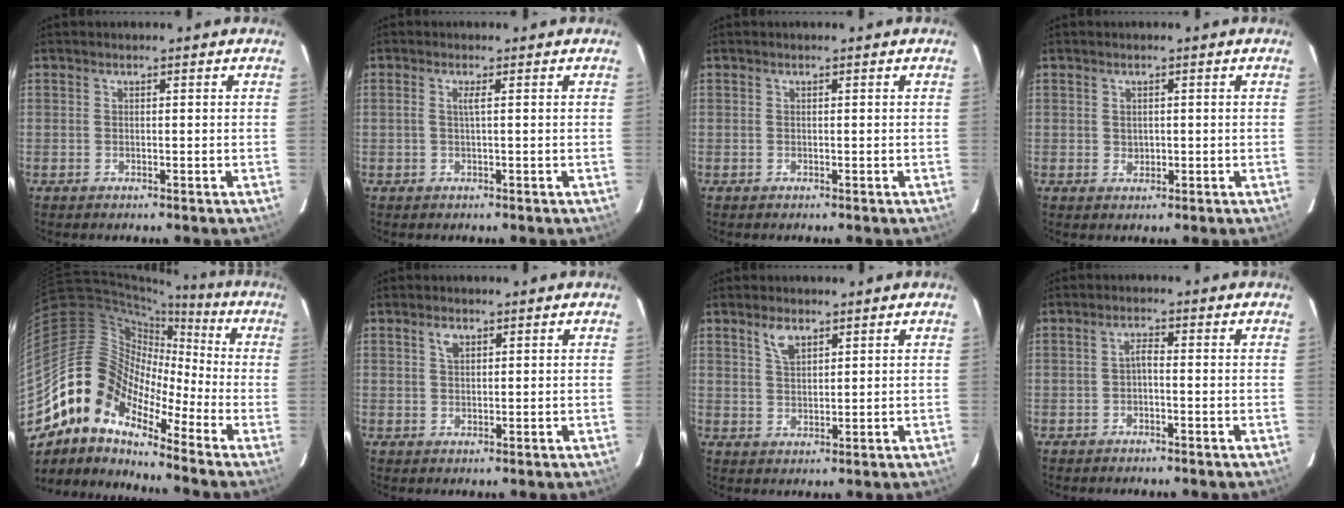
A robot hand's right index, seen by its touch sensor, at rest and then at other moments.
{"total": 1.2, "force": [0.1, -0.3, 1.1], "torque": [-0.019, 0.002, 0.001]}
{"total": 0.0}
{"total": 1.3, "force": [0.2, 1.2, 0.5], "torque": [-0.005, 0.002, 0.007]}
{"total": 13.3, "force": [-9.0, 7.0, 6.8], "torque": [-0.106, 0.016, -0.197]}
{"total": 1.9, "force": [1.1, 1.1, 1.1], "torque": [-0.021, 0.004, 0.020]}
{"total": 3.7, "force": [2.5, 1.7, 2.2], "torque": [-0.038, 0.004, 0.048]}
{"total": 1.4, "force": [-0.6, 0.4, 1.2], "torque": [-0.024, 0.006, -0.012]}